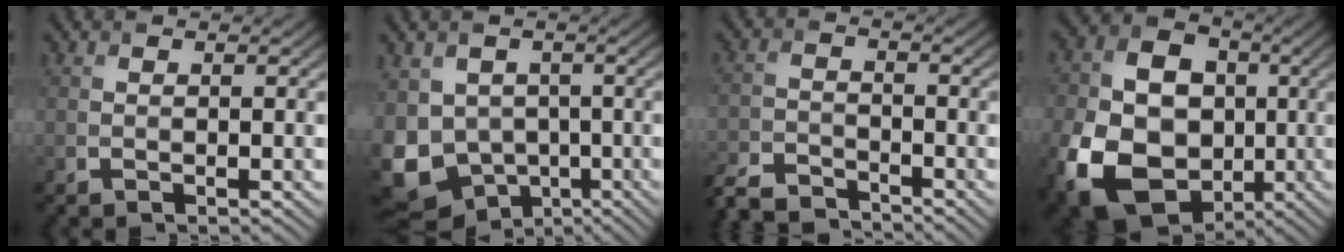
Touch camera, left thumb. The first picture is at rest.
{"total": 12.7, "force": [-3.6, 9.9, 7.1], "torque": [-0.197, -0.028, -0.065]}
{"total": 6.5, "force": [-6.0, 1.6, 1.9], "torque": [-0.043, -0.014, -0.127]}
{"total": 16.8, "force": [-4.3, 12.8, 10.0], "torque": [-0.228, -0.039, -0.069]}